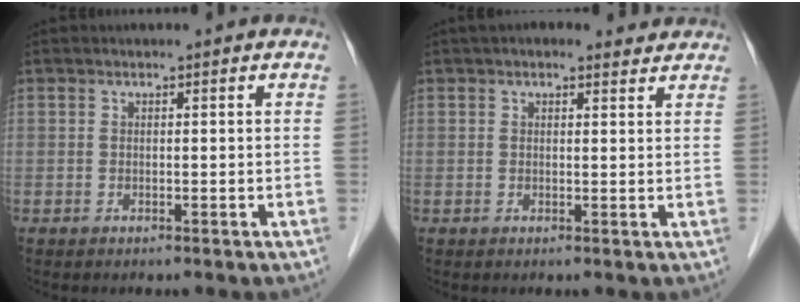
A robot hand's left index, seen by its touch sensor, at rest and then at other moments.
{"total": 4.2, "force": [3.5, 1.7, 1.7], "torque": [-0.018, 0.020, 0.042]}